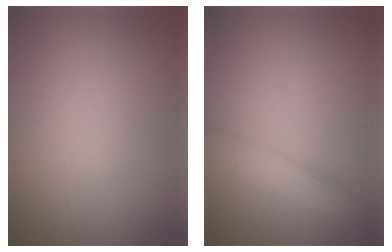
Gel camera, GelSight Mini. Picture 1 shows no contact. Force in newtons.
{"total": 2.7, "press": 2.7, "slide": 0.2}